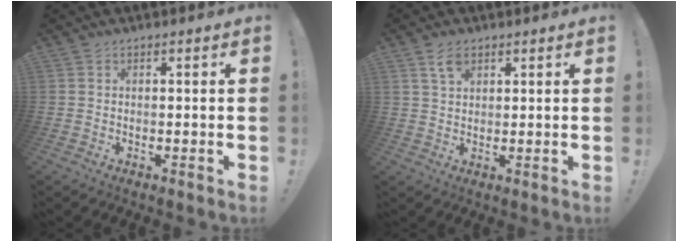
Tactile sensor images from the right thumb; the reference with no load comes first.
{"total": 4.4, "force": [2.6, 2.4, 2.7], "torque": [-0.045, -0.007, 0.048]}